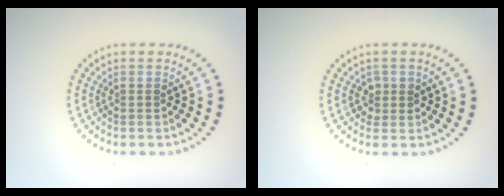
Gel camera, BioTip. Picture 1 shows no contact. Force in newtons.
{"total": 1.2, "press": 1.1, "slide": 0.6}